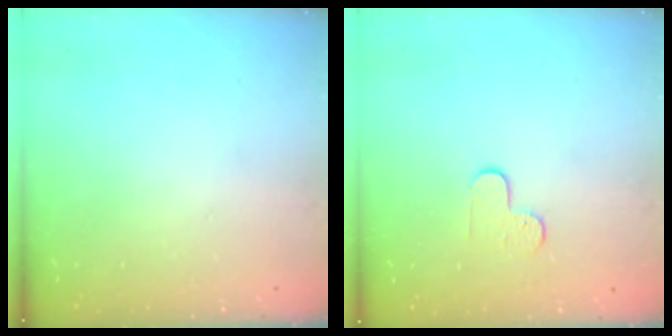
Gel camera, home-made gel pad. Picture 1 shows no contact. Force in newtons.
{"total": 5.1, "press": 5.0, "slide": 0.5}